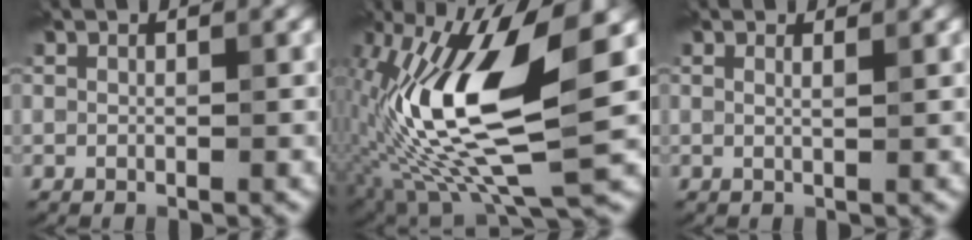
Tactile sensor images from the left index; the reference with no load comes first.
{"total": 13.9, "force": [-0.6, 5.1, 12.9], "torque": [-0.254, 0.002, -0.021]}
{"total": 0.7, "force": [0.5, 0.2, 0.5], "torque": [-0.003, -0.004, 0.003]}